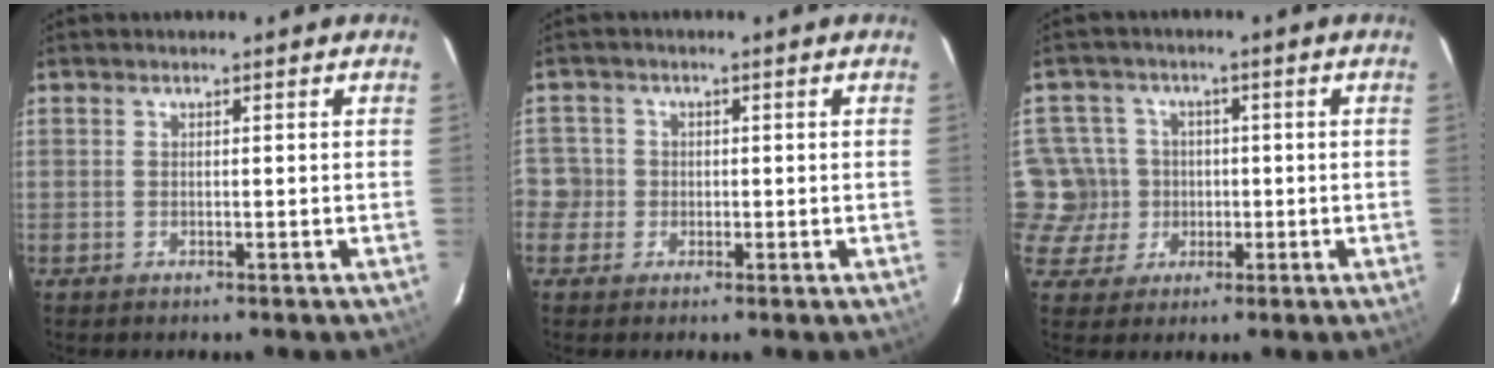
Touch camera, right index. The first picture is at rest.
{"total": 4.1, "force": [-1.2, 3.9, 0.5], "torque": [-0.004, 0.020, -0.024]}
{"total": 6.8, "force": [-0.7, 6.8, 0.3], "torque": [-0.023, 0.017, -0.016]}